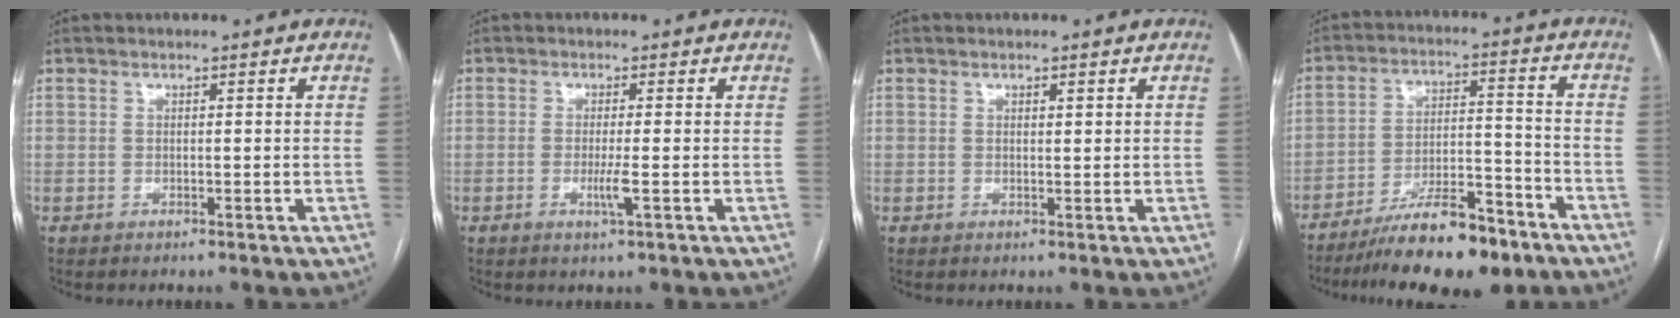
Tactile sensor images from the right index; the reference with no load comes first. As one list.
[{"total": 2.5, "force": [-0.7, -0.3, 2.4], "torque": [-0.047, -0.007, -0.013]}, {"total": 0.8, "force": [0.5, 0.2, 0.6], "torque": [-0.012, -0.001, 0.006]}, {"total": 13.9, "force": [-10.4, 3.2, 8.7], "torque": [-0.142, 0.004, -0.173]}]